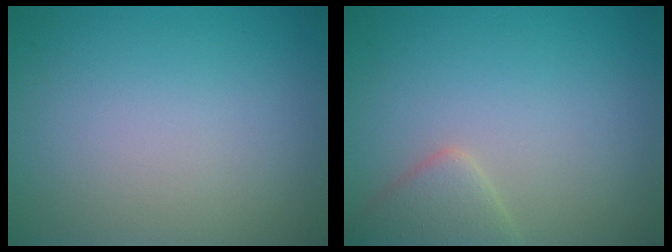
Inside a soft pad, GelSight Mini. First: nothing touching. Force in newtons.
{"total": 2.4, "press": 2.4, "slide": 0.1}